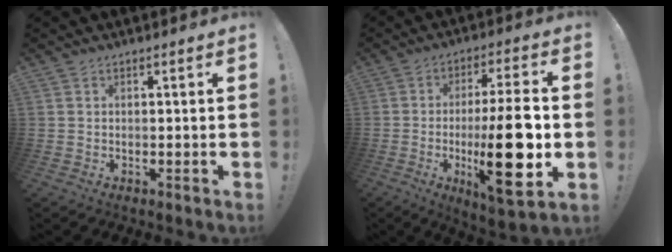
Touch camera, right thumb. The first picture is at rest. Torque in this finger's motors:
{"motor_torque": [2.35, 2.66, 2.29, -0.36, 0.13]}